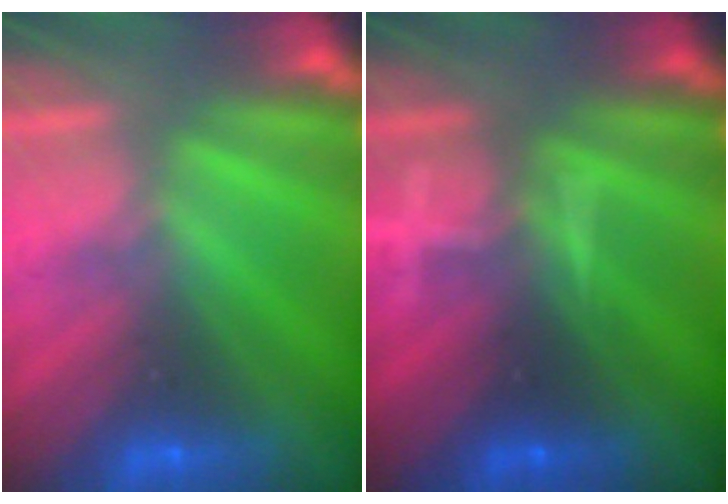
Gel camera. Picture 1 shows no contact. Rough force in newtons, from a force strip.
{"total": 3.2}